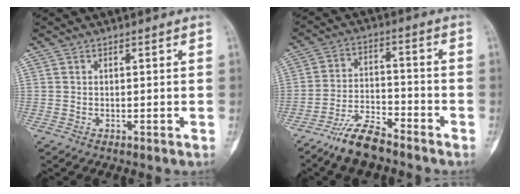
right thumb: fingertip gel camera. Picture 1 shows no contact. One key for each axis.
{"total": 9.2, "fx": -7.4, "fy": 3.0, "fz": 4.6, "tx": -0.084, "ty": 0.044, "tz": -0.140}